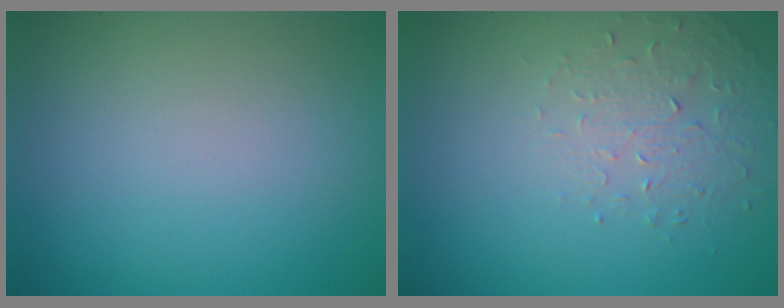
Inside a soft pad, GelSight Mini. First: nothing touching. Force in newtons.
{"total": 1.6, "press": 1.1, "slide": 1.2}